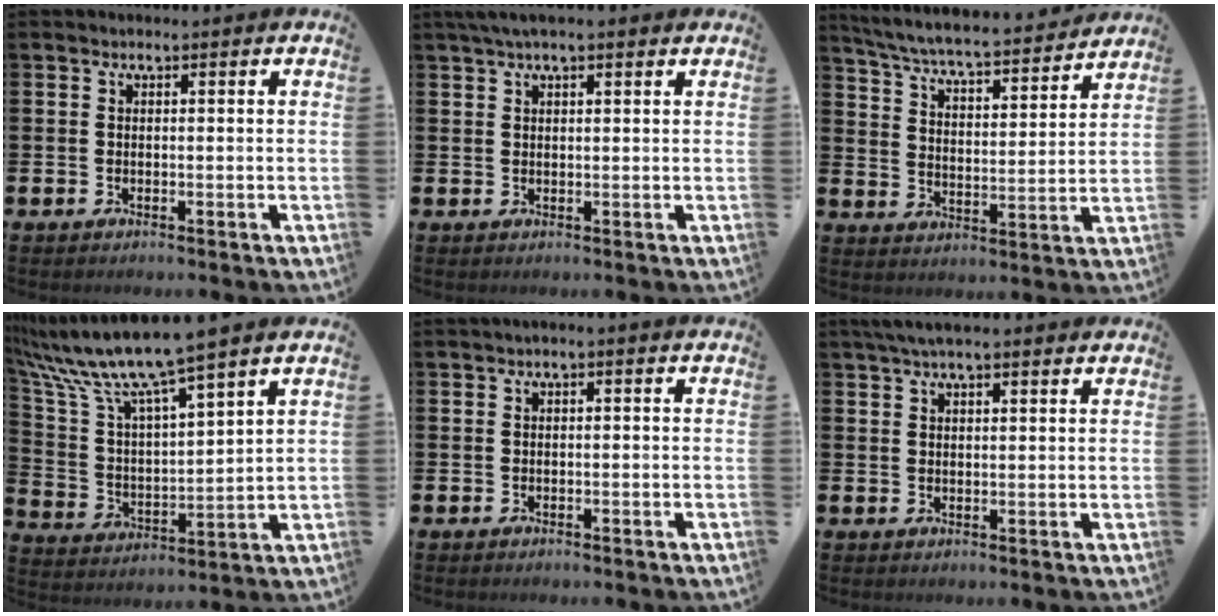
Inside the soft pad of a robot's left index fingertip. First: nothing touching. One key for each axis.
{"total": 2.6, "fx": 1.9, "fy": 0.7, "fz": 1.7, "tx": -0.028, "ty": 0.006, "tz": 0.032}
{"total": 6.6, "fx": 6.3, "fy": 0.5, "fz": 2.0, "tx": -0.071, "ty": -0.050, "tz": 0.106}
{"total": 10.2, "fx": 9.0, "fy": 0.5, "fz": 4.8, "tx": -0.135, "ty": -0.057, "tz": 0.151}
{"total": 0.6, "fx": -0.2, "fy": 0.1, "fz": 0.5, "tx": -0.015, "ty": 0.002, "tz": -0.002}
{"total": 3.9, "fx": 3.2, "fy": 0.9, "fz": 2.0, "tx": -0.038, "ty": -0.002, "tz": 0.056}